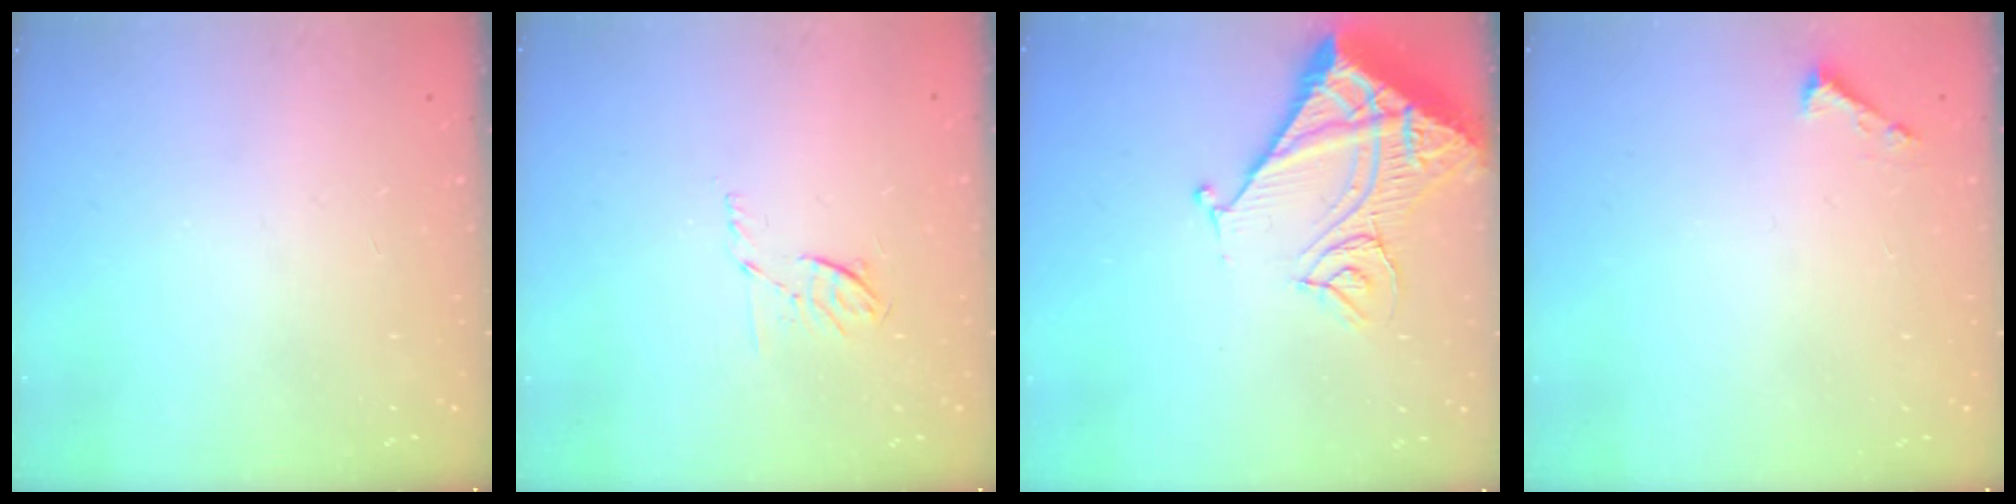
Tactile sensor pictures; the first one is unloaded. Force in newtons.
{"total": 5.7, "press": 5.6, "slide": 1.2}
{"total": 14.7, "press": 14.6, "slide": 1.7}
{"total": 1.6, "press": 1.6, "slide": 0.1}